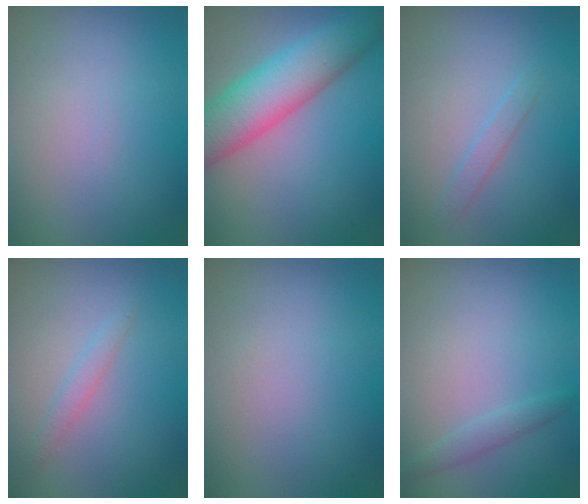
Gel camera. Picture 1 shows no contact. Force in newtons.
{"total": 8.4, "press": 8.4, "slide": 0.3}
{"total": 1.2, "press": 1.2, "slide": 0.1}
{"total": 1.4, "press": 1.4, "slide": 0.1}
{"total": 0.0}
{"total": 1.2, "press": 1.2, "slide": 0.0}